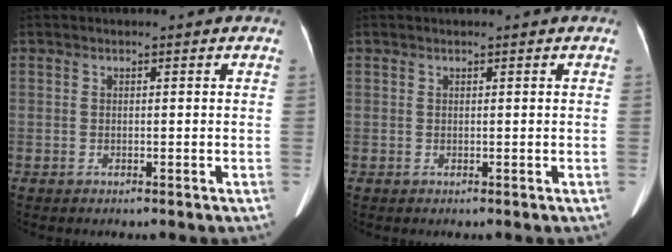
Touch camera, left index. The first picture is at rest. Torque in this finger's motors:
{"motor_torque": [0.02, -0.02, 0.00, 0.02]}